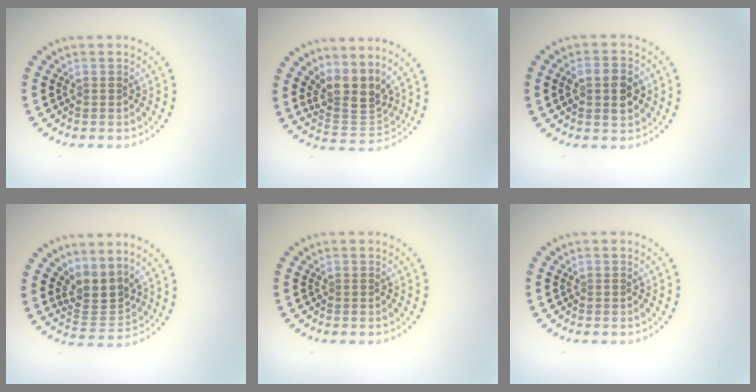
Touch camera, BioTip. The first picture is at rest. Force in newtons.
{"total": 3.9, "press": 2.9, "slide": 2.6}
{"total": 3.8, "press": 3.7, "slide": 0.3}
{"total": 3.2, "press": 2.4, "slide": 2.1}
{"total": 0.0}
{"total": 0.0}